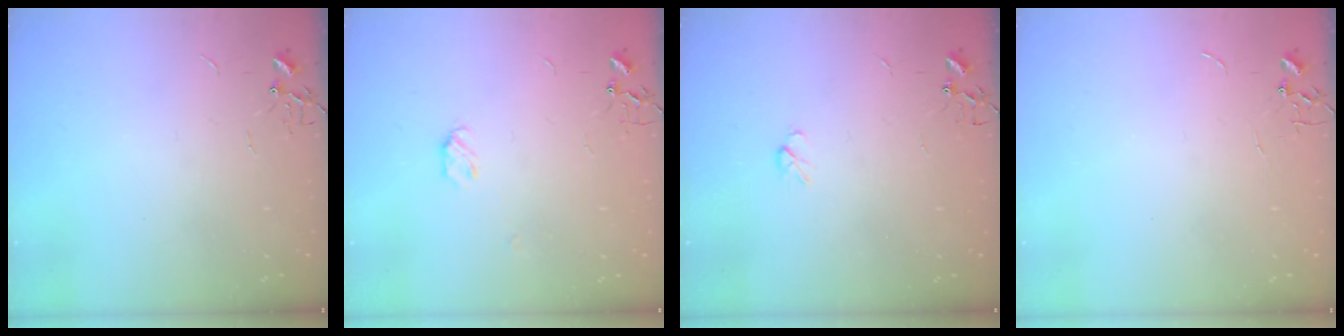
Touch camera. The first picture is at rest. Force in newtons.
{"total": 4.7, "press": 4.6, "slide": 0.7}
{"total": 4.0, "press": 3.9, "slide": 0.7}
{"total": 0.0}